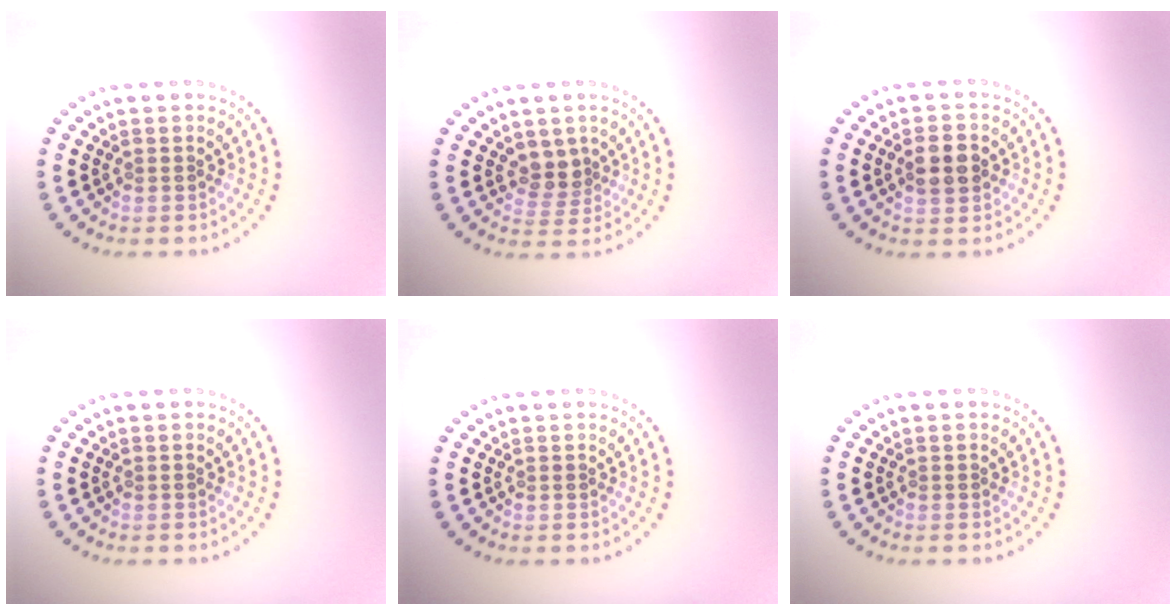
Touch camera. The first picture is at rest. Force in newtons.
{"total": 2.2, "press": 1.6, "slide": 1.4}
{"total": 3.3, "press": 3.3, "slide": 0.4}
{"total": 0.0}
{"total": 0.0}
{"total": 0.0}